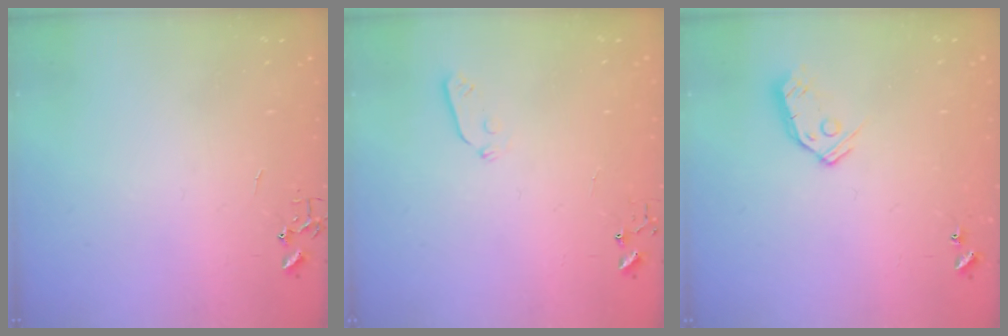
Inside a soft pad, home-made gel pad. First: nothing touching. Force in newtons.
{"total": 3.7, "press": 3.6, "slide": 0.8}
{"total": 8.3, "press": 8.3, "slide": 0.5}